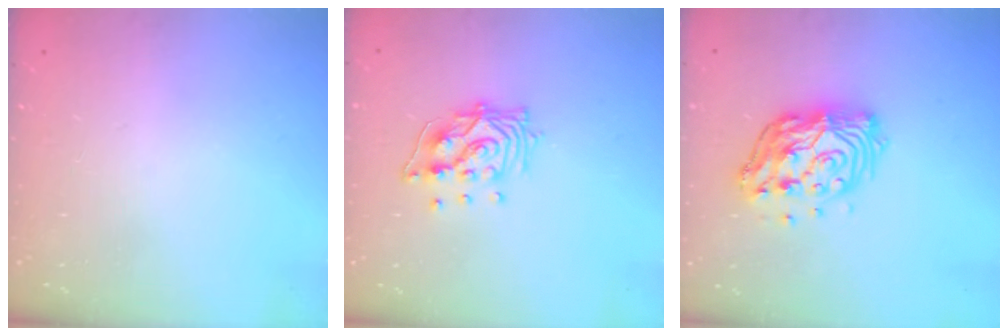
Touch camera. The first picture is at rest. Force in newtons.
{"total": 12.0, "press": 12.0, "slide": 1.1}
{"total": 13.4, "press": 13.3, "slide": 1.6}